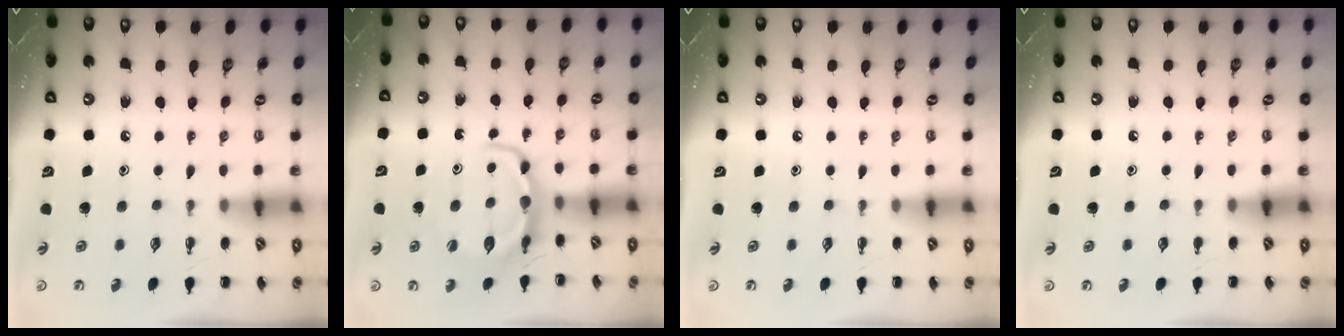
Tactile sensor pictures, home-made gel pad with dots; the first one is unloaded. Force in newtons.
{"total": 6.2, "press": 6.0, "slide": 1.2}
{"total": 0.0}
{"total": 0.9, "press": 0.9, "slide": 0.2}